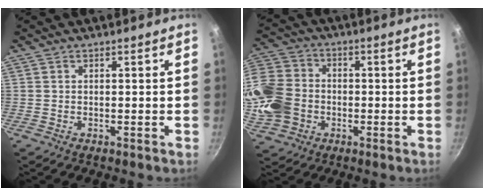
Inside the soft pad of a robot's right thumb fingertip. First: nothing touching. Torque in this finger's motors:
{"motor_torque": [0.35, 0.36, 0.93, 0.38, 0.43]}